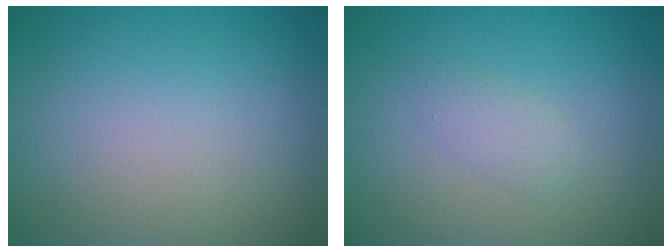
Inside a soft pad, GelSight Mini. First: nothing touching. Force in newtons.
{"total": 1.3, "press": 1.3, "slide": 0.0}